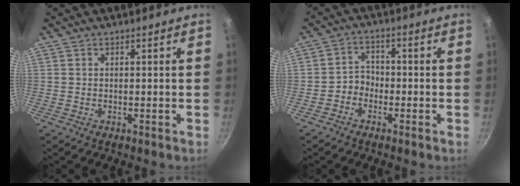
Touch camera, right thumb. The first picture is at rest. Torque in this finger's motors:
{"motor_torque": [0.15, 0.04, 0.32, 0.05, 0.00]}